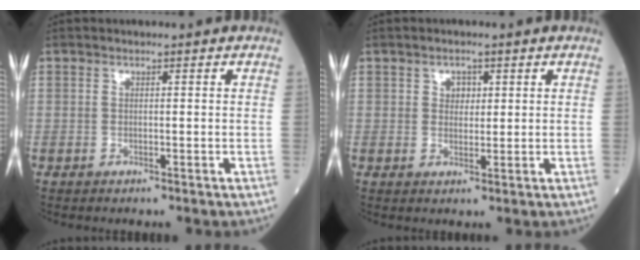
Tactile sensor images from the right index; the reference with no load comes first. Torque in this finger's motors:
{"motor_torque": [-0.01, 0.01, 0.00, 0.01]}